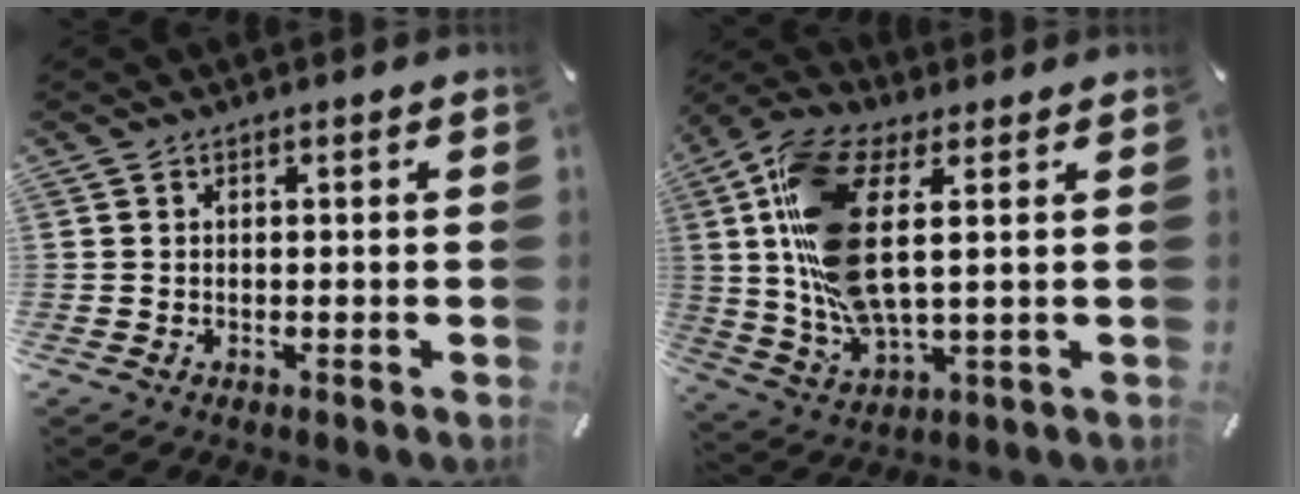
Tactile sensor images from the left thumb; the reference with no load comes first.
{"total": 16.3, "force": [3.5, 6.9, 14.3], "torque": [-0.308, -0.012, 0.066]}